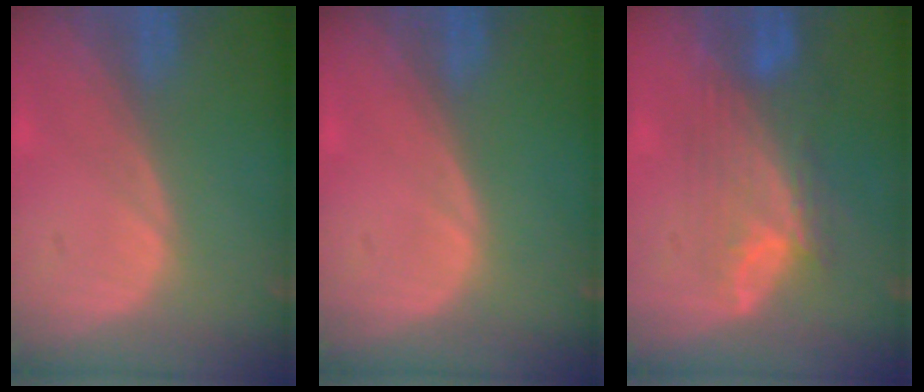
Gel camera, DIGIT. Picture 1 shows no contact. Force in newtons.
{"total": 0.0}
{"total": 7.8, "press": 7.4, "slide": 2.4}